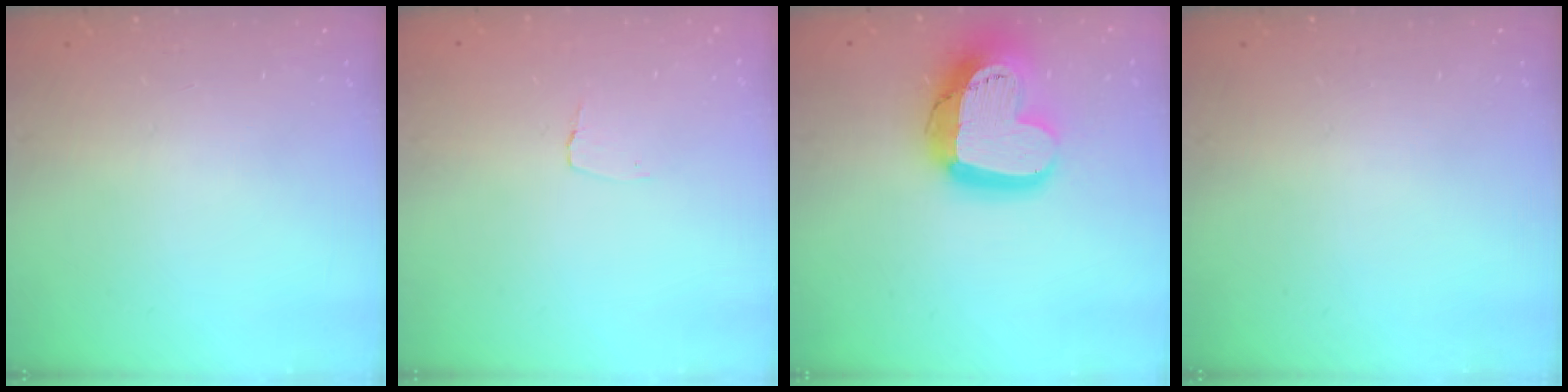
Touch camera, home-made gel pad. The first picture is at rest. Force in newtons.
{"total": 2.6, "press": 2.6, "slide": 0.2}
{"total": 21.6, "press": 21.5, "slide": 1.9}
{"total": 0.0}